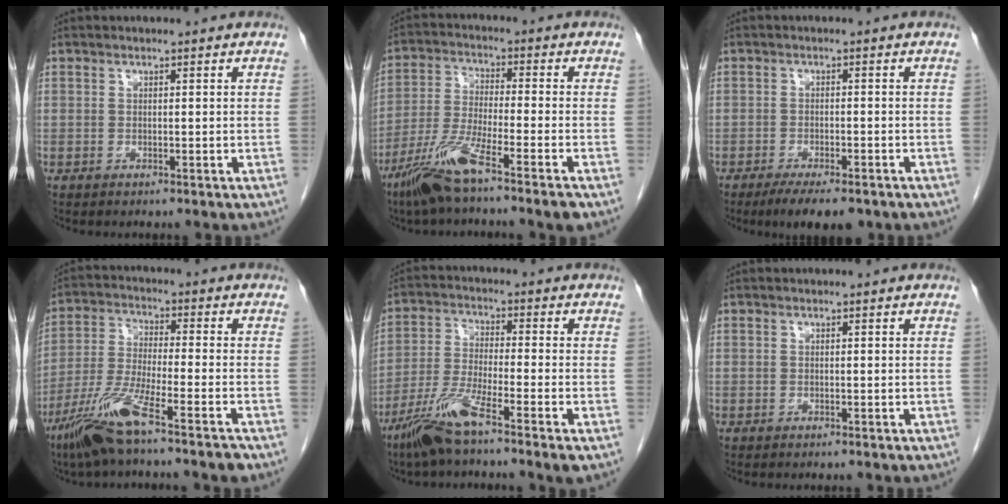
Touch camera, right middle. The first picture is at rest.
{"total": 10.2, "force": [-6.8, -0.3, 7.6], "torque": [-0.161, -0.025, -0.135]}
{"total": 6.9, "force": [-4.9, 1.9, 4.4], "torque": [-0.059, -0.010, -0.072]}
{"total": 11.0, "force": [-7.4, -0.2, 8.2], "torque": [-0.173, -0.027, -0.145]}
{"total": 9.2, "force": [-6.0, -0.3, 6.9], "torque": [-0.147, -0.023, -0.122]}
{"total": 0.0}